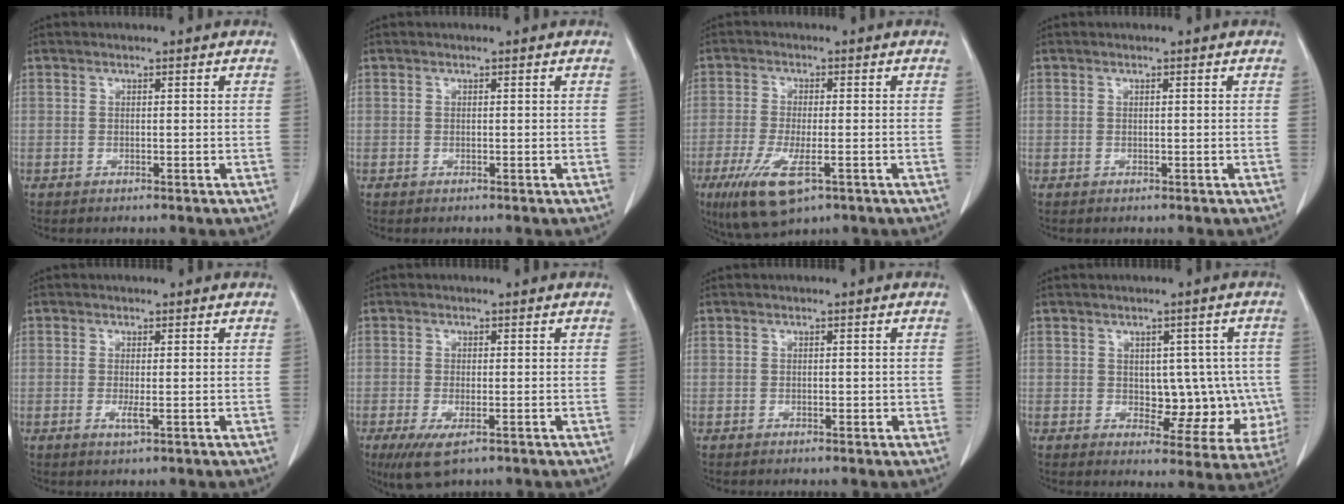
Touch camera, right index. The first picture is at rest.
{"total": 0.0}
{"total": 9.4, "force": [-4.6, 2.7, 7.7], "torque": [-0.149, -0.025, -0.073]}
{"total": 0.0}
{"total": 1.8, "force": [-0.4, 0.2, 1.8], "torque": [-0.034, -0.007, -0.007]}
{"total": 5.1, "force": [-2.8, 1.6, 4.0], "torque": [-0.072, -0.015, -0.040]}
{"total": 1.2, "force": [-0.2, 0.6, 1.0], "torque": [-0.013, 0.001, -0.001]}
{"total": 9.2, "force": [-0.2, 5.6, 7.3], "torque": [-0.066, 0.016, 0.012]}